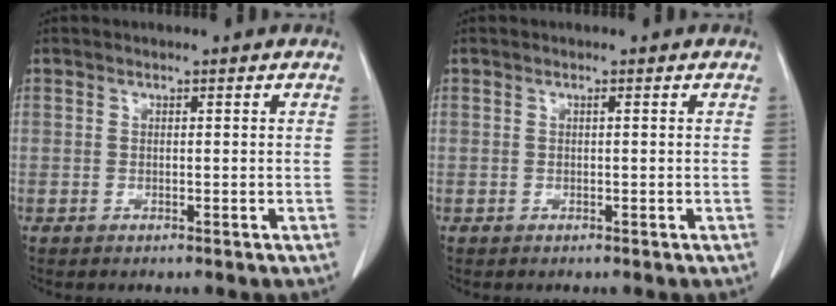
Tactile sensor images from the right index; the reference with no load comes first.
{"total": 0.0}